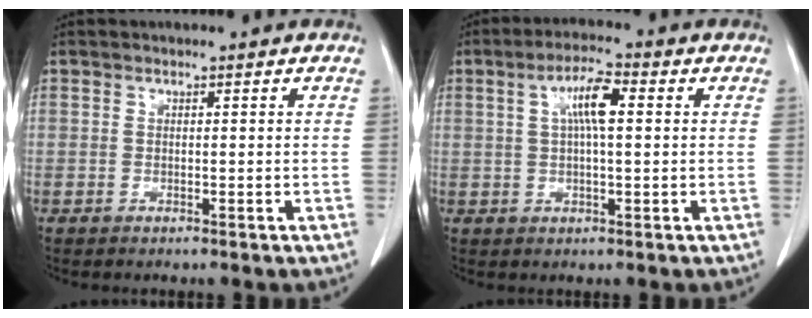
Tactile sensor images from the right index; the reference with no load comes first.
{"total": 6.0, "force": [1.4, 1.0, 5.8], "torque": [-0.108, 0.014, 0.025]}